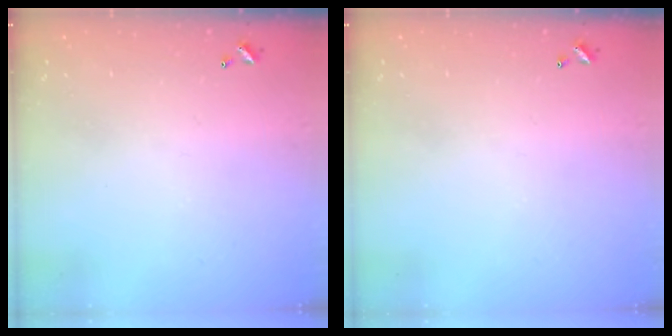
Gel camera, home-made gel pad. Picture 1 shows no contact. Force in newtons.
{"total": 0.0}